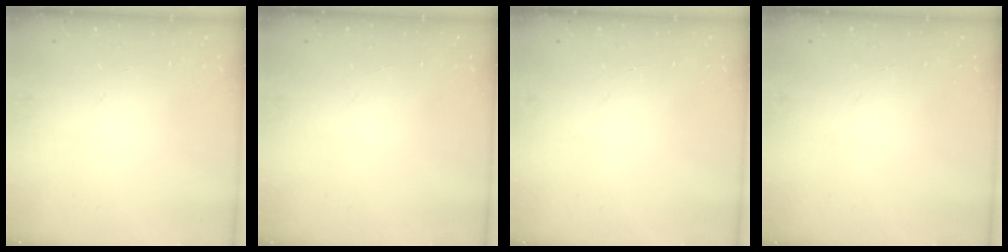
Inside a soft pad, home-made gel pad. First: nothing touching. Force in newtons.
{"total": 0.0}
{"total": 0.0}
{"total": 0.0}